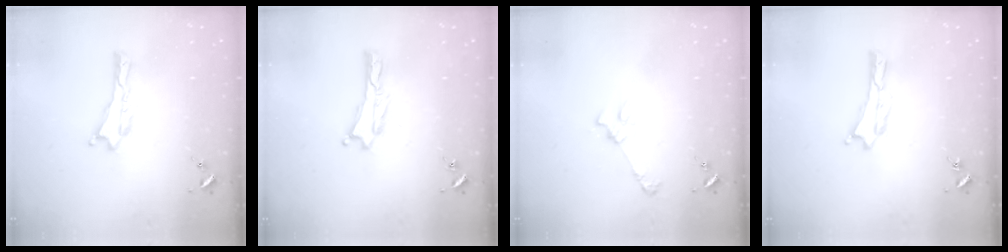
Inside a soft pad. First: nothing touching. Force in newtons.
{"total": 0.0}
{"total": 2.4, "press": 2.4, "slide": 0.3}
{"total": 0.0}